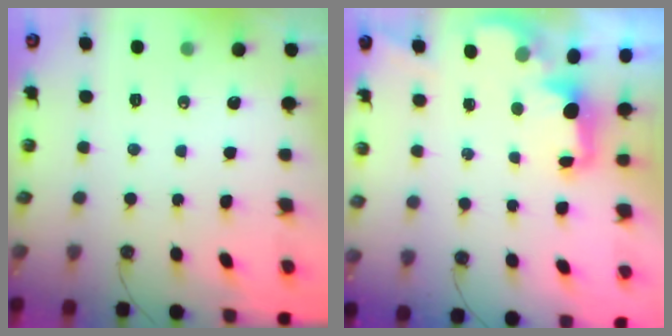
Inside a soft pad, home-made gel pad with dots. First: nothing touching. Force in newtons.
{"total": 2.3, "press": 2.2, "slide": 0.7}